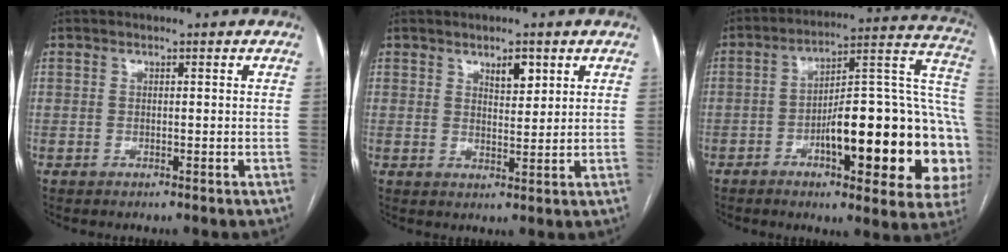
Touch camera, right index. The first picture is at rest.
{"total": 3.5, "force": [2.0, 1.3, 2.5], "torque": [-0.040, -0.002, 0.035]}
{"total": 26.6, "force": [-6.4, 6.4, 25.1], "torque": [-0.262, 0.023, -0.078]}